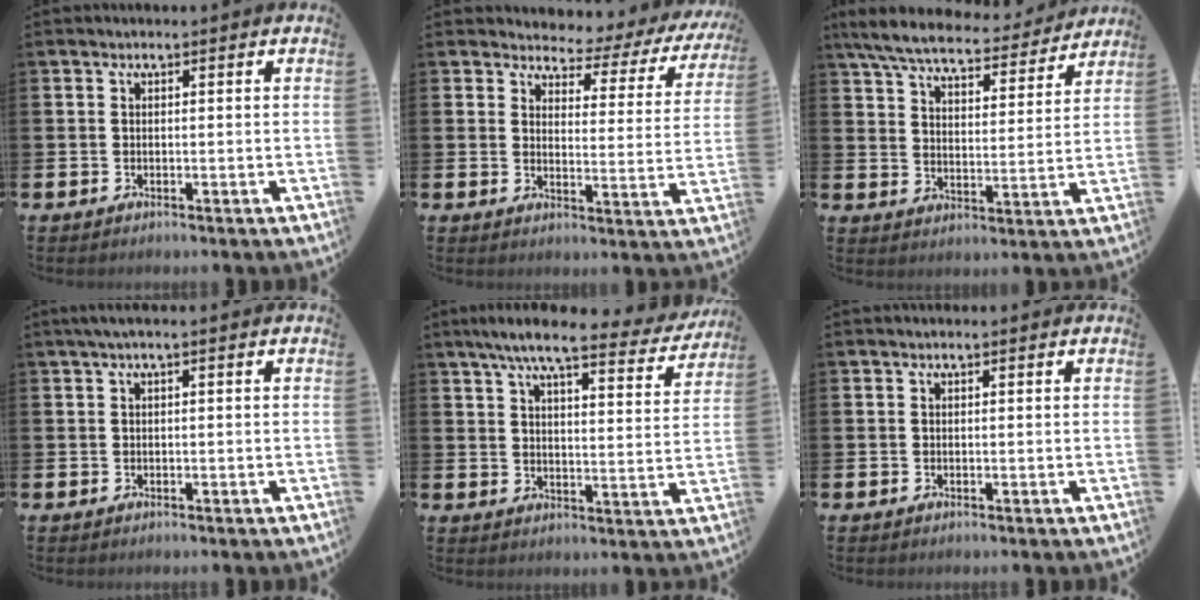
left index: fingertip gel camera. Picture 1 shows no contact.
{"total": 3.2, "force": [2.7, 1.5, 0.7], "torque": [-0.016, -0.037, 0.032]}
{"total": 7.4, "force": [6.8, 1.3, 2.5], "torque": [-0.080, -0.038, 0.118]}
{"total": 1.1, "force": [0.2, 0.0, 1.1], "torque": [-0.021, 0.003, 0.003]}
{"total": 8.0, "force": [6.9, 1.1, 3.9], "torque": [-0.083, -0.033, 0.116]}
{"total": 0.0}